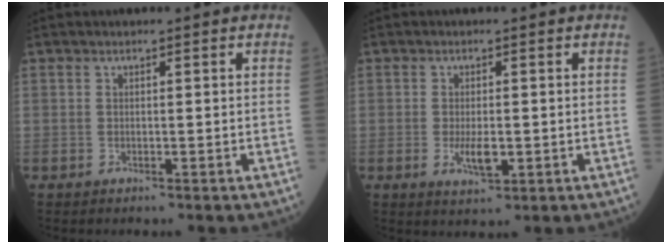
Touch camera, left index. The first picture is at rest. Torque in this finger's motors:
{"motor_torque": [0.69, 0.18, 0.34, 0.08]}